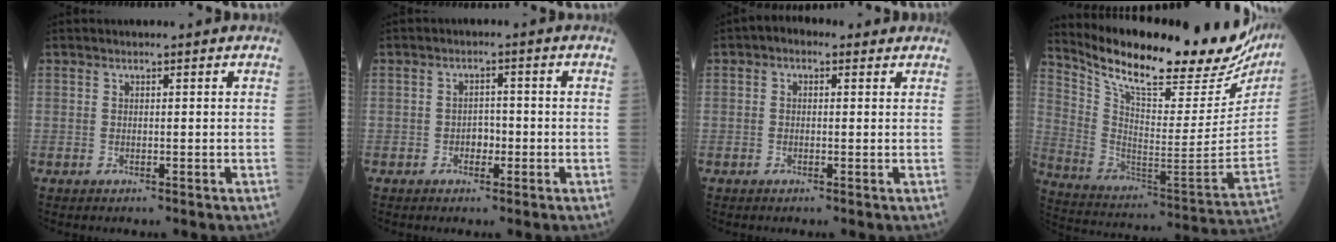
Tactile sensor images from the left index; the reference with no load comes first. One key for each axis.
{"total": 2.1, "fx": -0.9, "fy": 1.3, "fz": 1.3, "tx": -0.013, "ty": 0.003, "tz": -0.017}
{"total": 2.8, "fx": 1.4, "fy": 1.9, "fz": 1.6, "tx": -0.024, "ty": 0.021, "tz": 0.016}
{"total": 29.3, "fx": 24.2, "fy": 7.0, "fz": 15.1, "tx": -0.254, "ty": -0.050, "tz": 0.342}